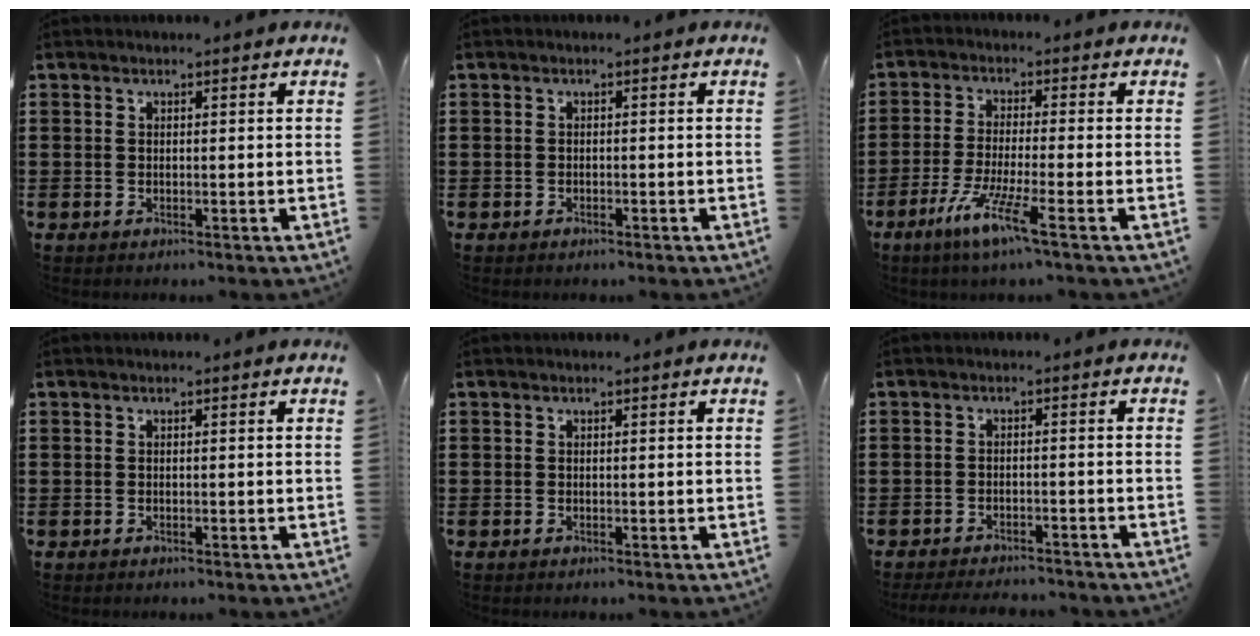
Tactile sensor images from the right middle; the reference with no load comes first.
{"total": 0.6, "force": [-0.5, 0.2, 0.1], "torque": [-0.003, 0.000, -0.010]}
{"total": 6.8, "force": [-4.1, -0.1, 5.3], "torque": [-0.112, -0.017, -0.079]}
{"total": 0.0}
{"total": 0.0}
{"total": 2.7, "force": [-2.7, 0.2, 0.3], "torque": [-0.010, -0.002, -0.055]}